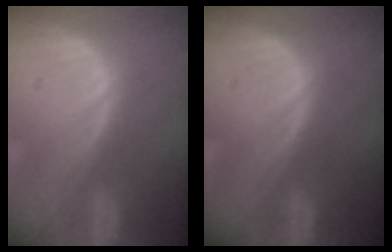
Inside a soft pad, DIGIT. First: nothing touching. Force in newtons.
{"total": 0.0}